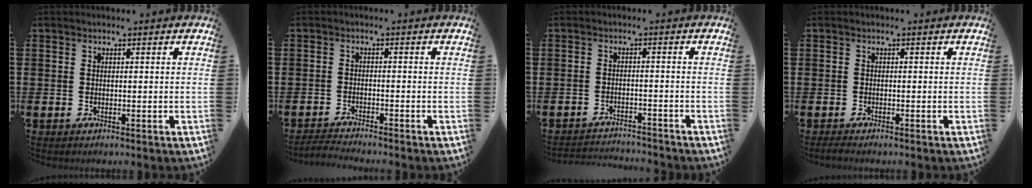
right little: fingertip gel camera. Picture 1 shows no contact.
{"total": 1.8, "force": [-1.8, -0.2, 0.1], "torque": [-0.003, 0.003, -0.036]}
{"total": 2.2, "force": [-2.2, 0.0, -0.2], "torque": [-0.003, 0.003, -0.049]}
{"total": 0.7, "force": [-0.5, 0.1, 0.4], "torque": [-0.008, 0.000, -0.010]}